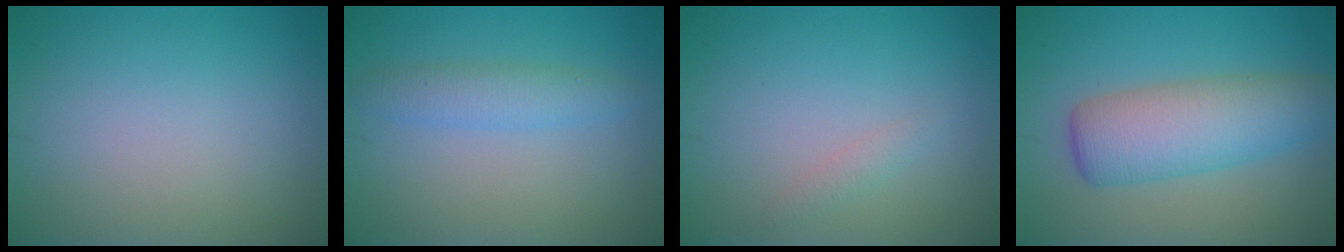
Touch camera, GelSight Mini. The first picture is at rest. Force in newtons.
{"total": 2.5, "press": 2.5, "slide": 0.1}
{"total": 1.0, "press": 0.9, "slide": 0.1}
{"total": 6.4, "press": 6.4, "slide": 0.1}